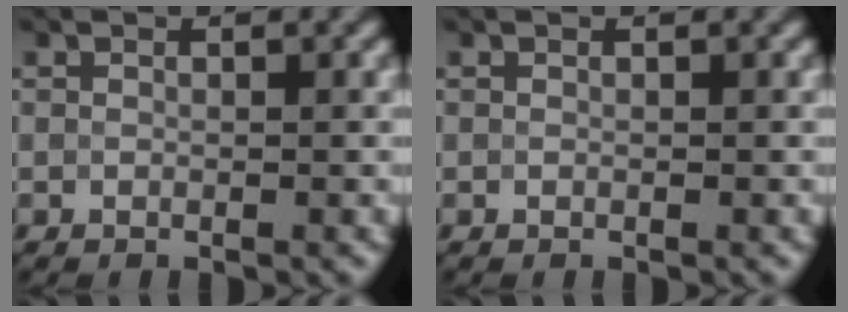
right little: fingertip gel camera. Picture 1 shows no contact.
{"total": 0.0}